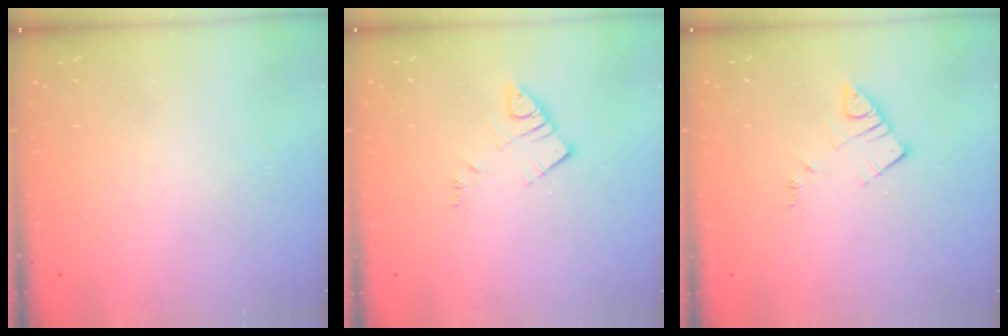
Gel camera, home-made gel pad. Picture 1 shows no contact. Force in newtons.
{"total": 4.4, "press": 4.4, "slide": 0.2}
{"total": 4.4, "press": 4.4, "slide": 0.2}